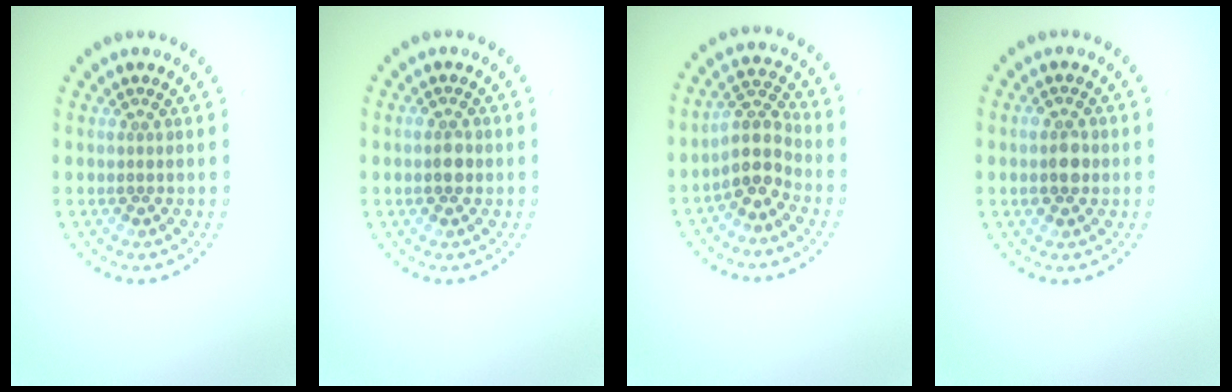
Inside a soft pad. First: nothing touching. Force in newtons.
{"total": 1.5, "press": 1.5, "slide": 0.3}
{"total": 3.6, "press": 3.0, "slide": 2.0}
{"total": 2.3, "press": 2.3, "slide": 0.3}